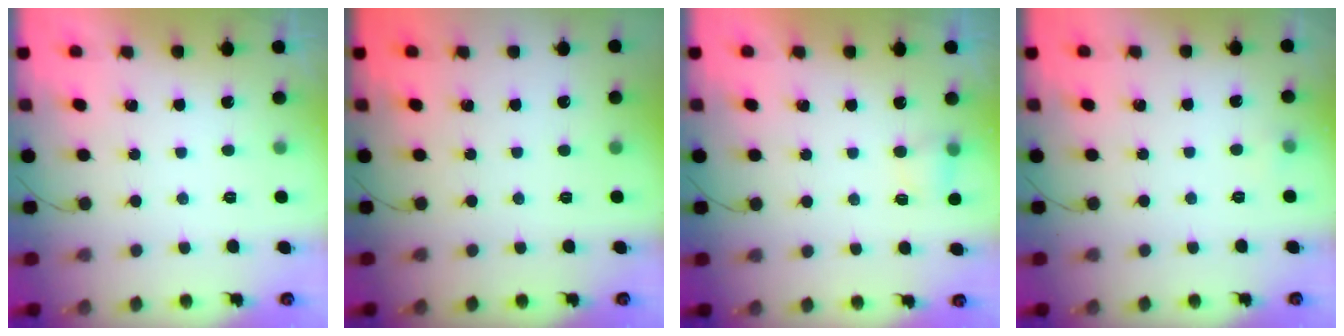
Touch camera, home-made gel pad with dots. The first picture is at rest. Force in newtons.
{"total": 0.0}
{"total": 3.8, "press": 3.6, "slide": 1.3}
{"total": 3.1, "press": 2.8, "slide": 1.2}